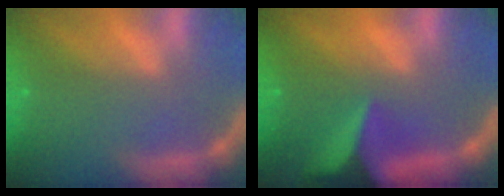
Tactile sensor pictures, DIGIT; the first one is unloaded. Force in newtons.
{"total": 10.0}